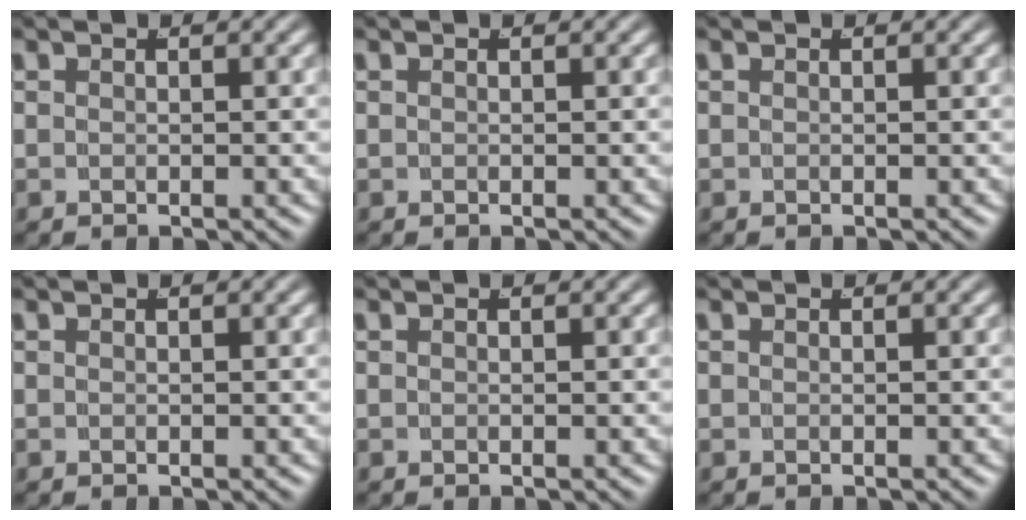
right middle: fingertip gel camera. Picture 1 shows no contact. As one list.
[{"total": 0.0}, {"total": 0.0}, {"total": 0.0}, {"total": 0.0}, {"total": 0.0}]